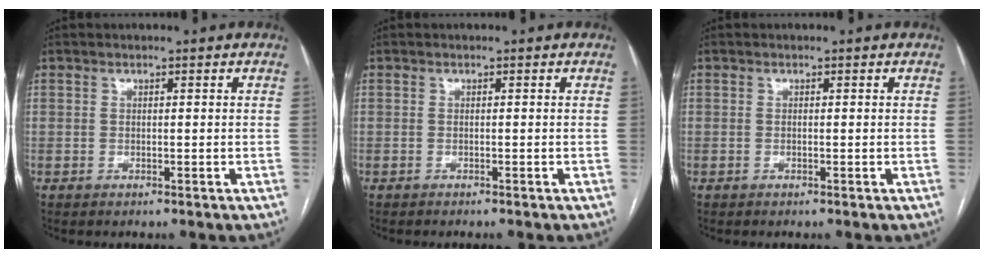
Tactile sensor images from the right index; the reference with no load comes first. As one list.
[{"total": 1.3, "force": [-1.3, 0.2, 0.4], "torque": [-0.003, -0.002, -0.016]}, {"total": 0.0}]